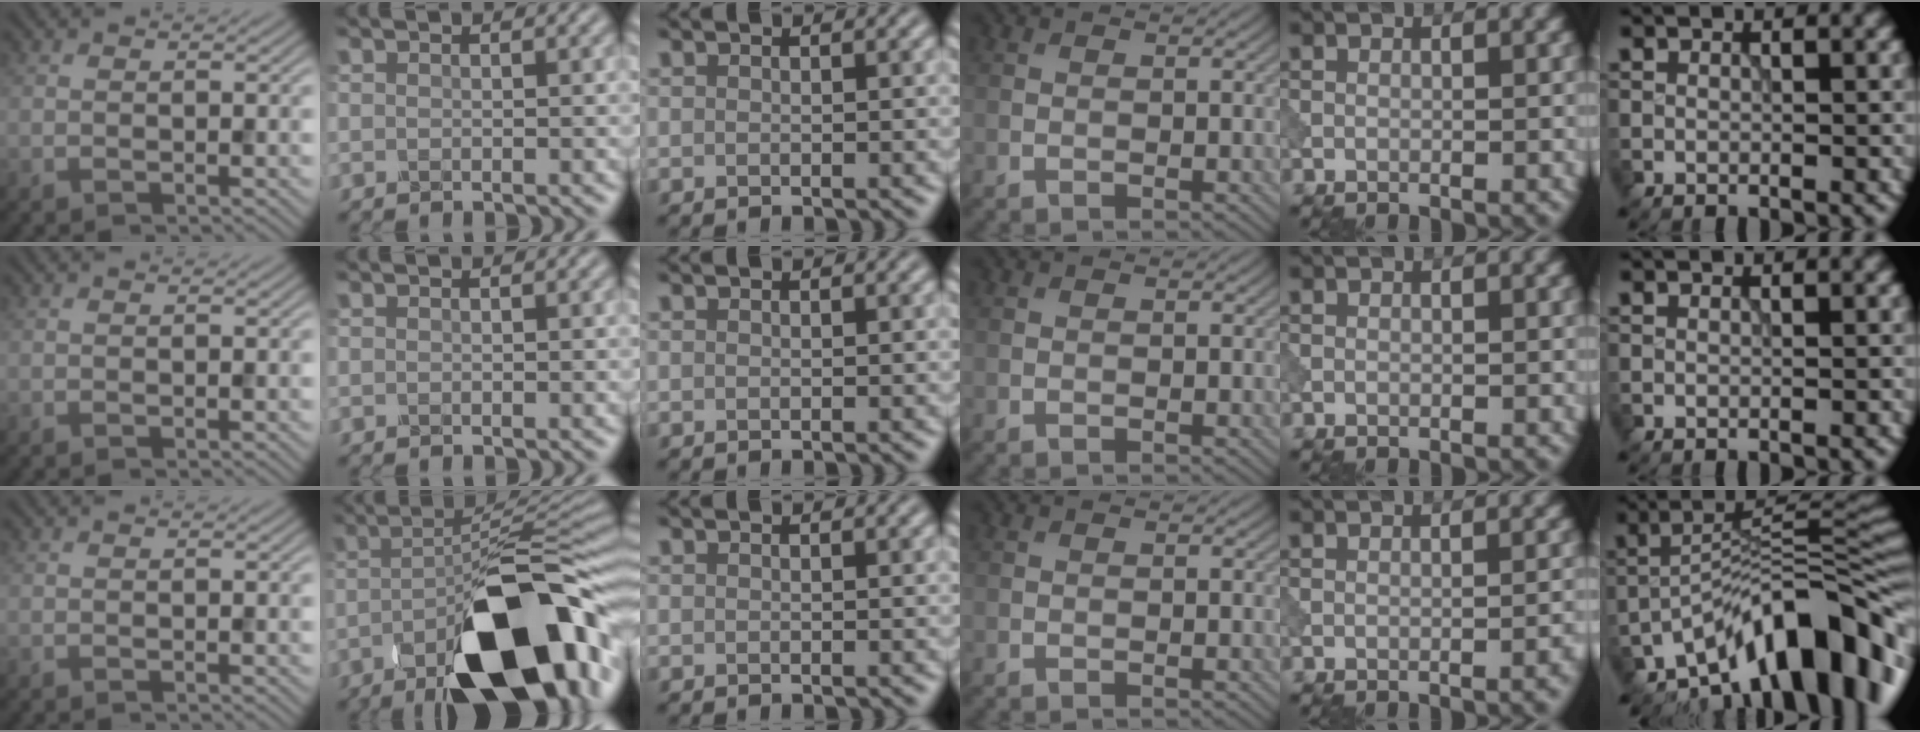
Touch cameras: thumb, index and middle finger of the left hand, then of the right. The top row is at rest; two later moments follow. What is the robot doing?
{"motion": "dispense", "object": "dispenser bottle"}